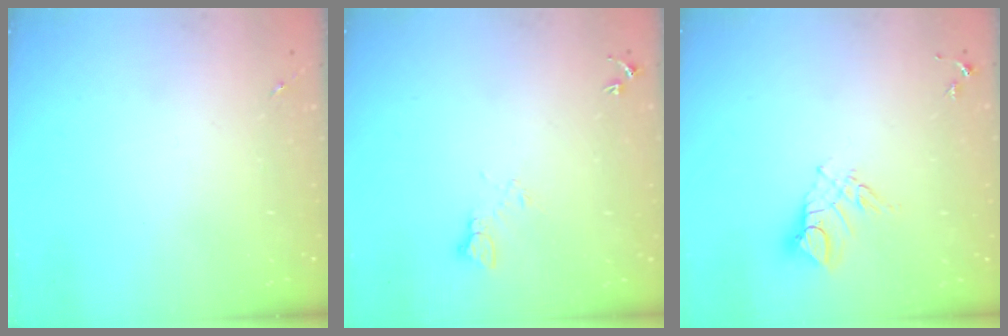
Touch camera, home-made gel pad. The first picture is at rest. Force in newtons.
{"total": 5.6, "press": 5.6, "slide": 0.6}
{"total": 9.4, "press": 9.4, "slide": 0.9}